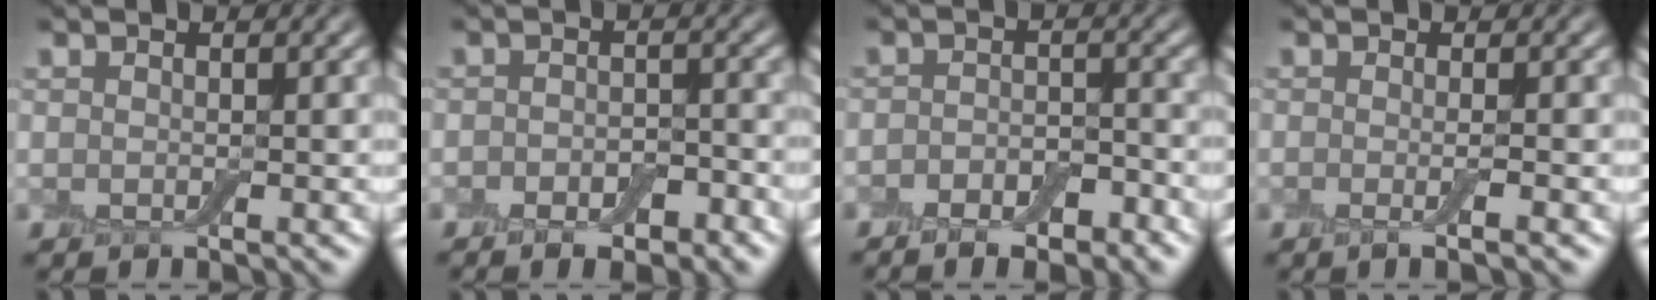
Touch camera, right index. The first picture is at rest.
{"total": 3.7, "force": [-2.0, 2.0, 2.4], "torque": [-0.021, 0.004, -0.031]}
{"total": 4.3, "force": [-2.7, 2.1, 2.6], "torque": [-0.017, 0.005, -0.046]}
{"total": 1.9, "force": [-0.4, 0.4, 1.9], "torque": [-0.024, -0.007, -0.010]}